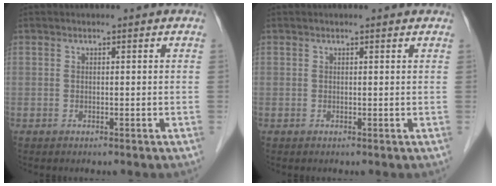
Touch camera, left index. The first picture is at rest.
{"total": 0.9, "force": [0.8, 0.1, 0.3], "torque": [-0.013, 0.005, 0.007]}